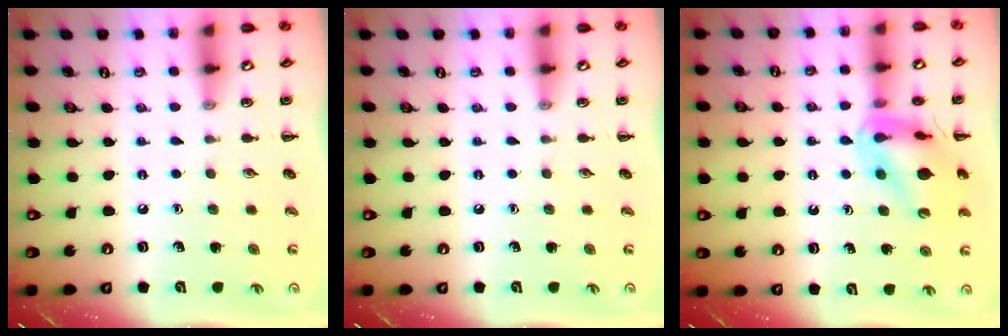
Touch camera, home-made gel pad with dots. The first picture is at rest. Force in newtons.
{"total": 0.0}
{"total": 14.2, "press": 13.9, "slide": 2.7}